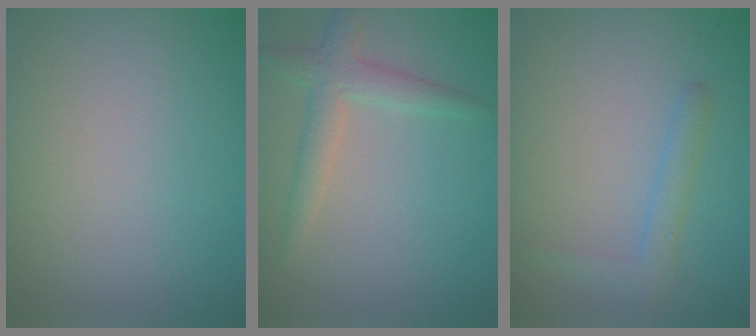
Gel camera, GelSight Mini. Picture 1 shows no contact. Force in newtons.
{"total": 2.7, "press": 2.7, "slide": 0.1}
{"total": 1.7, "press": 1.7, "slide": 0.1}